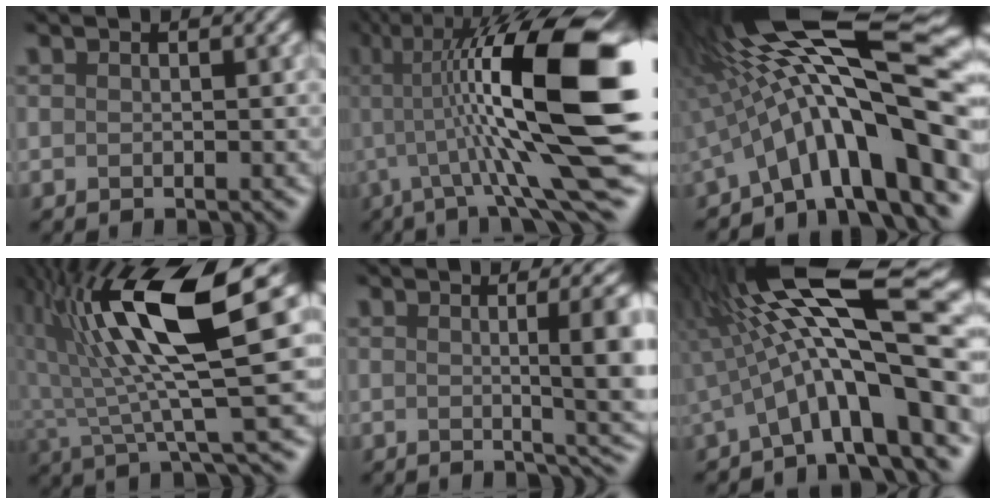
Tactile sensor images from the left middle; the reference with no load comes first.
{"total": 15.1, "force": [1.3, 3.2, 14.7], "torque": [-0.247, 0.030, 0.030]}
{"total": 14.5, "force": [-0.9, 3.7, 14.0], "torque": [-0.209, 0.033, -0.008]}
{"total": 10.2, "force": [3.2, 1.6, 9.6], "torque": [-0.169, 0.010, 0.067]}
{"total": 7.2, "force": [0.2, 2.0, 6.9], "torque": [-0.060, 0.013, 0.005]}
{"total": 13.1, "force": [0.5, 3.5, 12.7], "torque": [-0.210, 0.019, 0.023]}